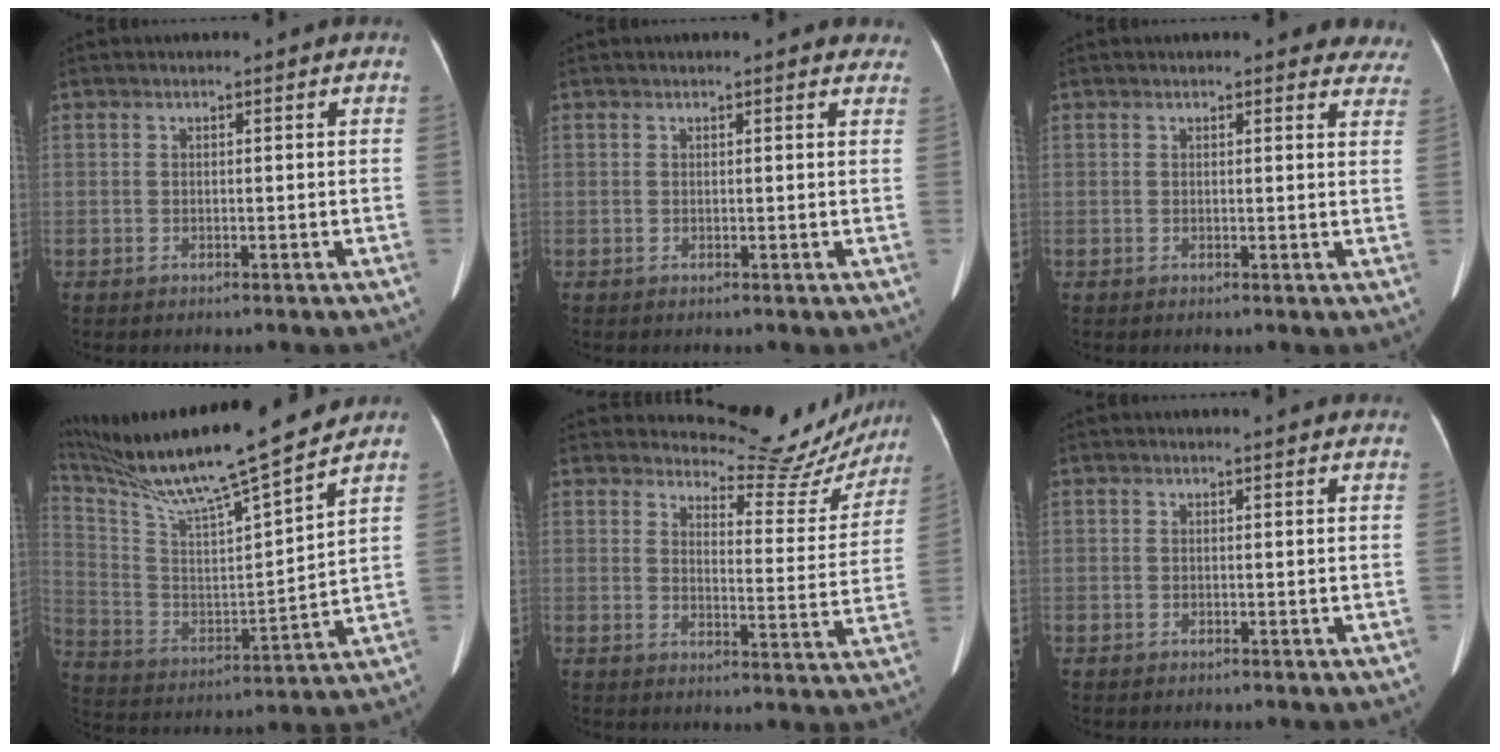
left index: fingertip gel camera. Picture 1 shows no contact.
{"total": 6.6, "force": [6.1, 1.8, 1.8], "torque": [-0.004, 0.016, 0.053]}
{"total": 10.1, "force": [9.4, 2.9, 2.3], "torque": [0.013, -0.001, 0.079]}
{"total": 21.3, "force": [18.6, -0.3, 10.5], "torque": [-0.202, -0.012, 0.319]}
{"total": 13.3, "force": [12.9, 3.1, 0.7], "torque": [0.013, -0.051, 0.139]}
{"total": 2.5, "force": [2.5, 0.4, 0.4], "torque": [-0.013, 0.007, 0.021]}